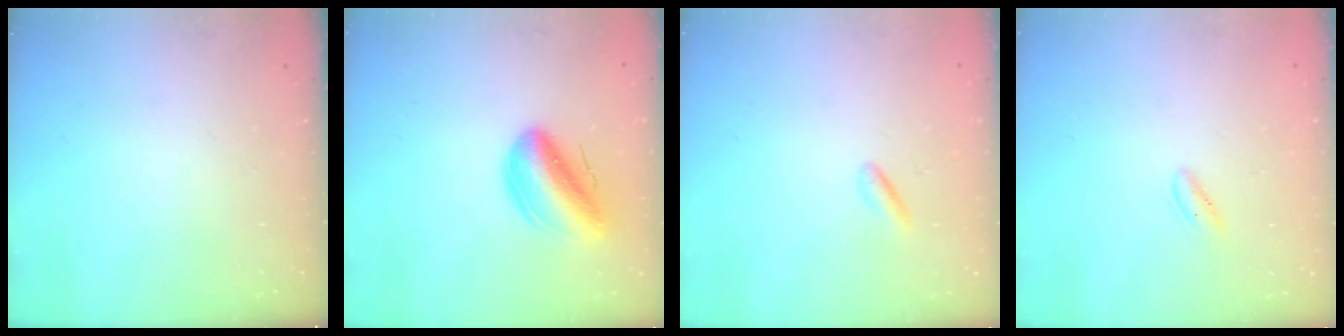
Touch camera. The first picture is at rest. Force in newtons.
{"total": 14.1, "press": 13.6, "slide": 3.8}
{"total": 0.9, "press": 0.6, "slide": 0.6}
{"total": 2.1, "press": 2.0, "slide": 0.7}